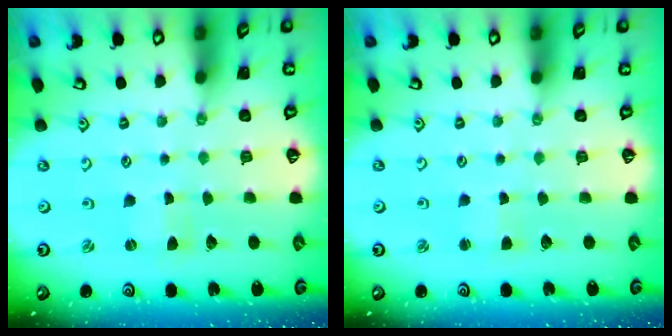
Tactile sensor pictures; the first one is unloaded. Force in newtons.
{"total": 1.9, "press": 1.9, "slide": 0.3}